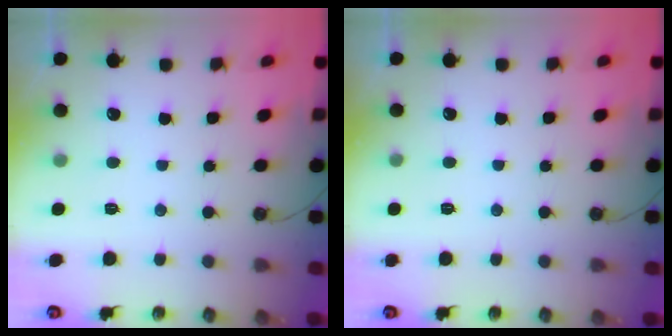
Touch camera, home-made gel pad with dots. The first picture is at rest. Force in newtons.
{"total": 0.5, "press": 0.5, "slide": 0.2}